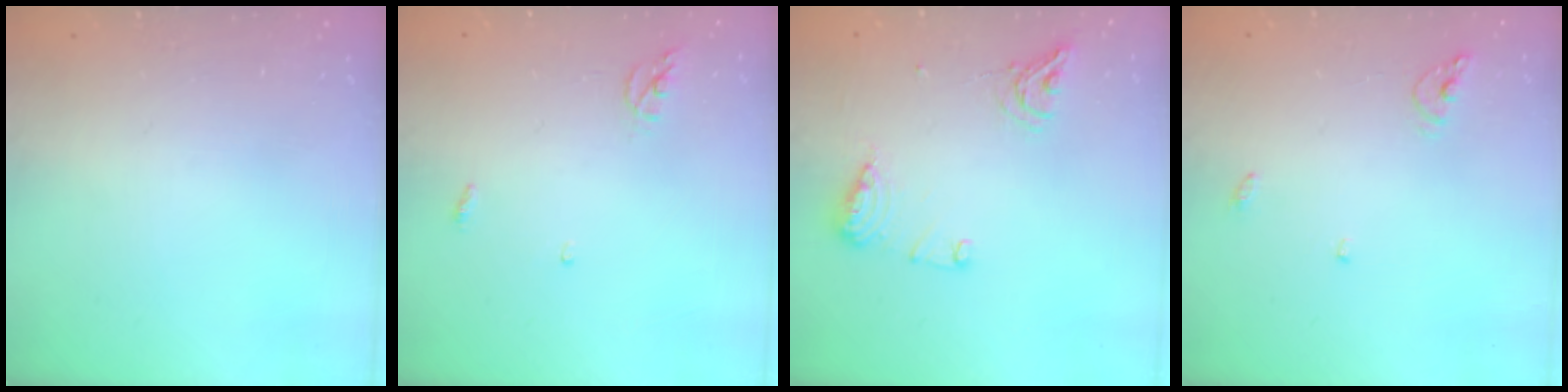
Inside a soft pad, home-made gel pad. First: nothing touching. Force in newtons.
{"total": 3.8, "press": 3.8, "slide": 0.3}
{"total": 11.5, "press": 11.4, "slide": 1.1}
{"total": 5.8, "press": 5.8, "slide": 0.2}